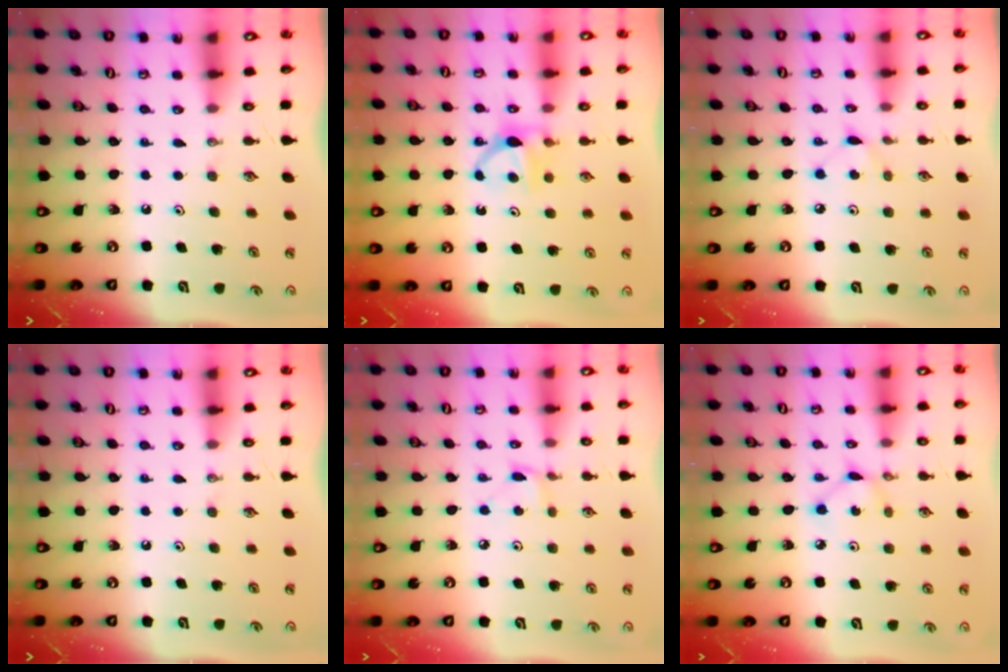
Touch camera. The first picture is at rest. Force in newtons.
{"total": 5.3, "press": 5.2, "slide": 0.8}
{"total": 3.9, "press": 3.9, "slide": 0.5}
{"total": 0.0}
{"total": 2.1, "press": 2.1, "slide": 0.3}
{"total": 2.4, "press": 2.4, "slide": 0.1}